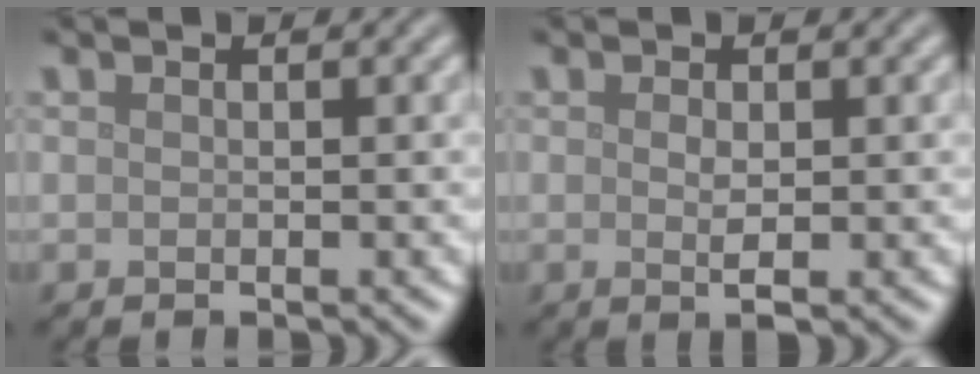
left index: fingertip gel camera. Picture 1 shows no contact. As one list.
[{"total": 1.4, "force": [0.0, 0.4, 1.3], "torque": [-0.026, -0.003, 0.001]}]